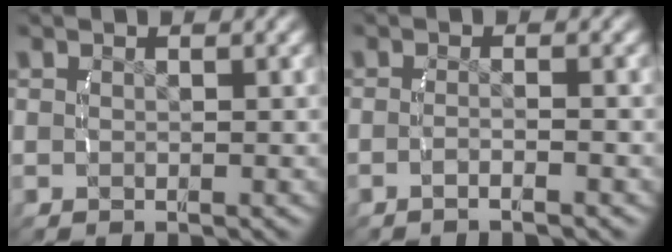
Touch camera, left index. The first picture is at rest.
{"total": 1.8, "force": [-1.5, -0.1, 1.0], "torque": [-0.023, -0.002, -0.026]}